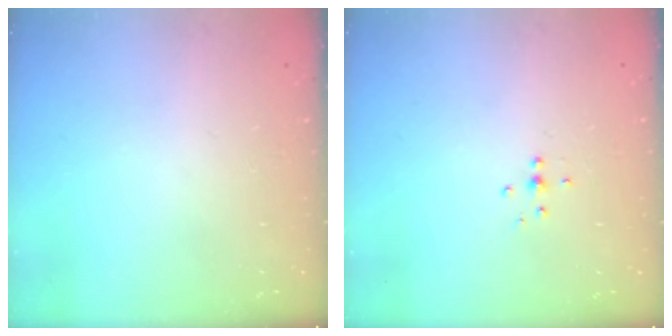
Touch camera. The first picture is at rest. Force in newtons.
{"total": 4.2, "press": 4.1, "slide": 0.8}